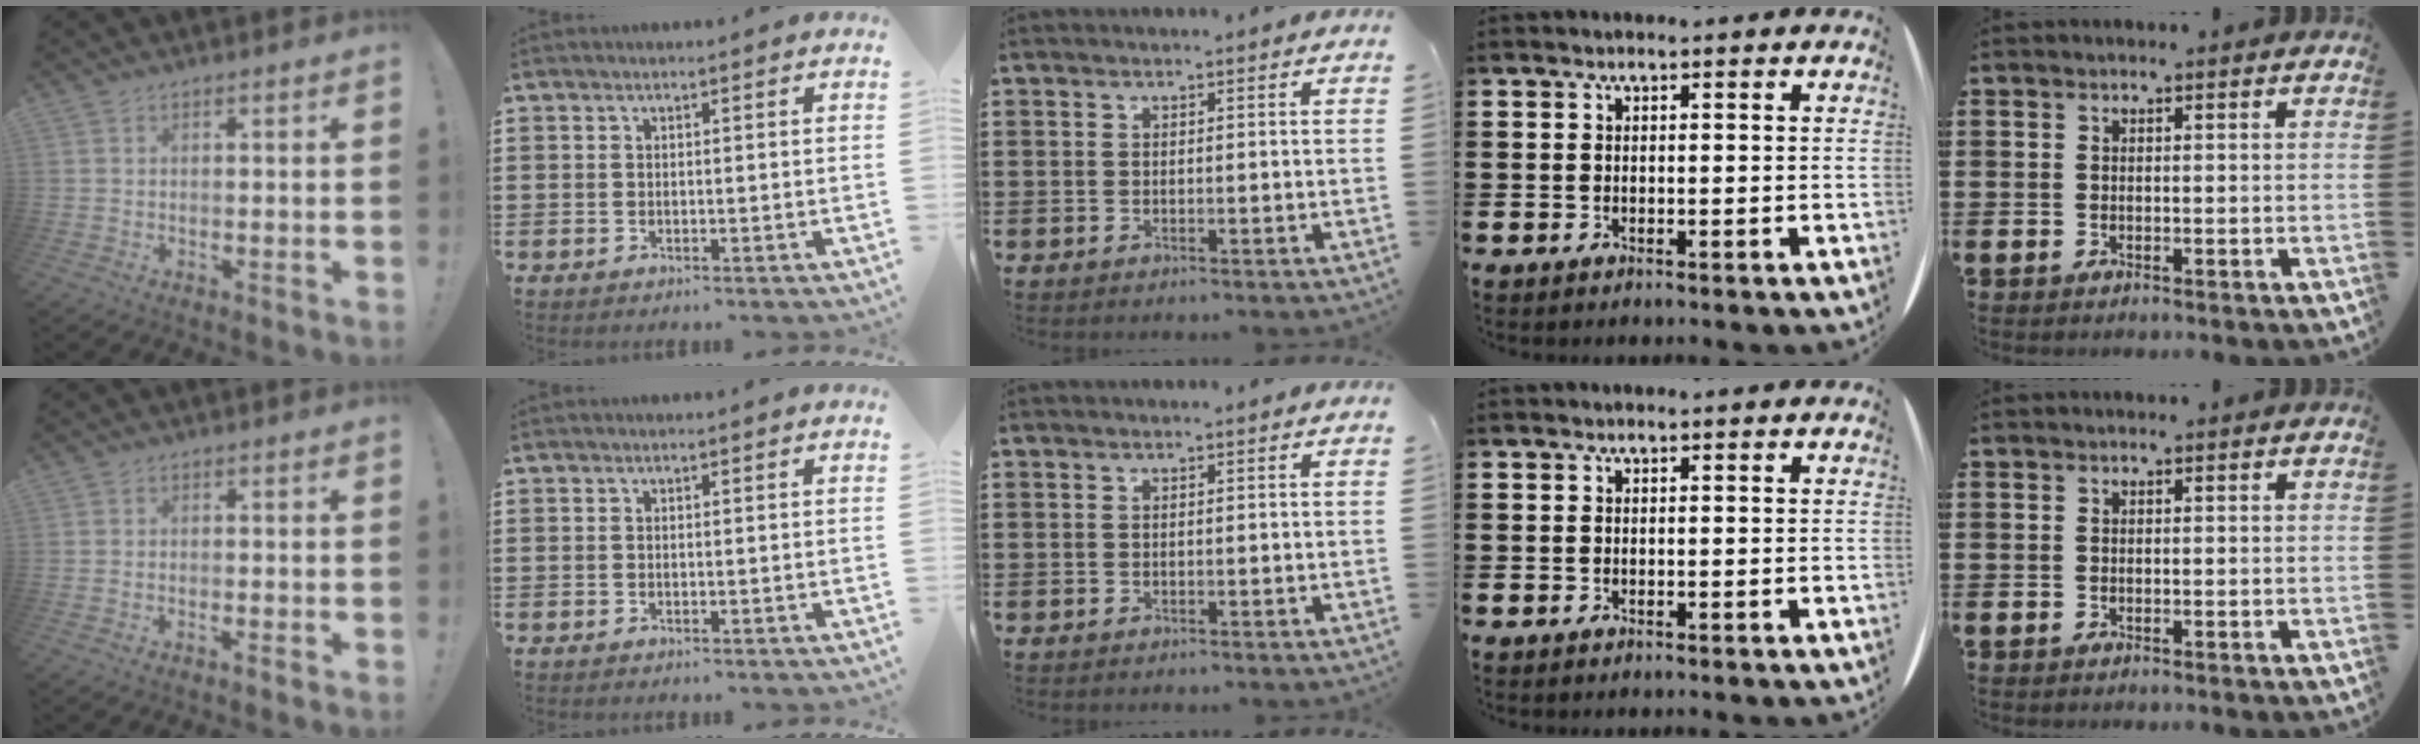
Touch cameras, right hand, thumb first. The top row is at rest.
{"thumb": {"total": 1.4, "force": [-1.0, 0.1, 1.0], "torque": [-0.022, 0.002, -0.017]}}